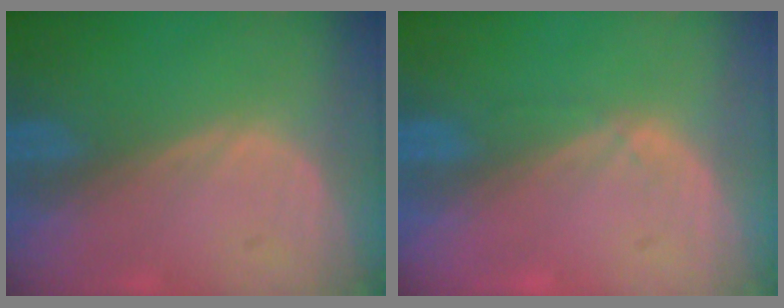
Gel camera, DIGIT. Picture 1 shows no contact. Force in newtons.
{"total": 0.9, "press": 0.8, "slide": 0.2}